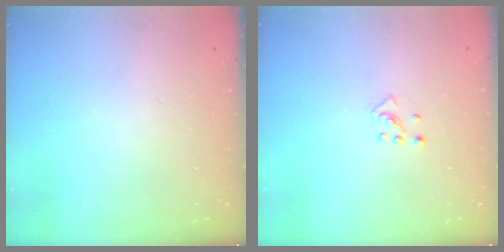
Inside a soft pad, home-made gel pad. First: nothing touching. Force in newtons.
{"total": 2.5, "press": 2.4, "slide": 0.7}